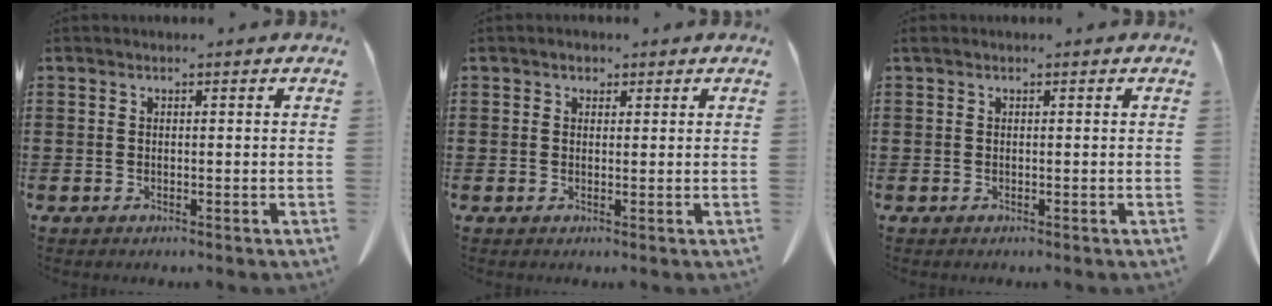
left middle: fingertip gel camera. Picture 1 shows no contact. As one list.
[{"total": 1.2, "force": [0.7, 0.9, 0.4], "torque": [-0.011, 0.006, 0.013]}, {"total": 0.0}]